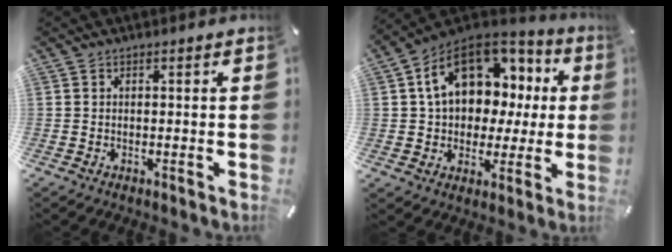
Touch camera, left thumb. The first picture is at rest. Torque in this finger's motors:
{"motor_torque": [2.50, 2.51, 0.73, -0.23, 0.22]}